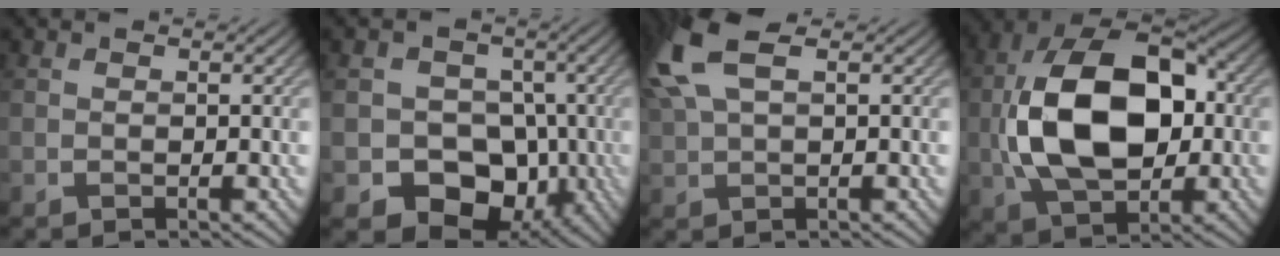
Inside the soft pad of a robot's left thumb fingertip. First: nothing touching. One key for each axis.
{"total": 9.8, "fx": -3.6, "fy": 7.6, "fz": 5.2, "tx": -0.070, "ty": -0.017, "tz": -0.078}
{"total": 7.4, "fx": 3.2, "fy": 3.1, "fz": 5.9, "tx": -0.156, "ty": 0.019, "tz": 0.062}
{"total": 16.3, "fx": -0.6, "fy": 10.3, "fz": 12.6, "tx": -0.249, "ty": 0.008, "tz": -0.021}